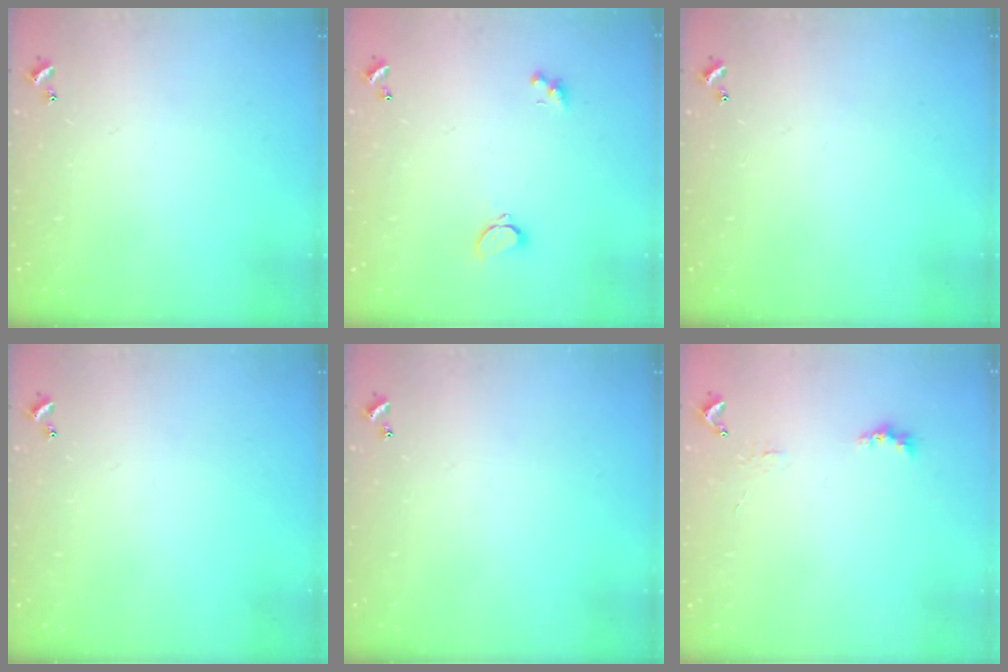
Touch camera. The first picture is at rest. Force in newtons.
{"total": 1.0, "press": 0.8, "slide": 0.6}
{"total": 0.0}
{"total": 0.0}
{"total": 0.0}
{"total": 2.0, "press": 1.9, "slide": 0.6}